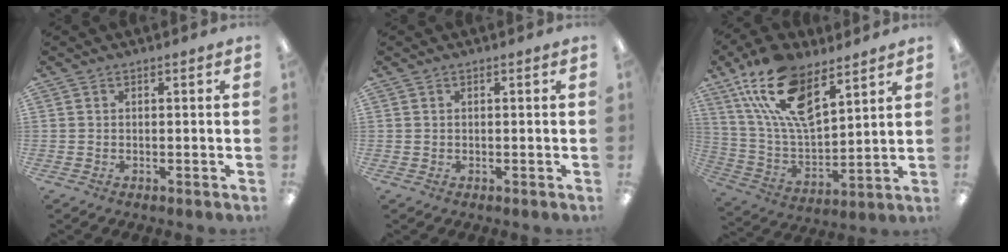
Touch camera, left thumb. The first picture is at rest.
{"total": 0.0}
{"total": 19.6, "force": [11.5, 9.3, 12.9], "torque": [-0.274, -0.056, 0.203]}